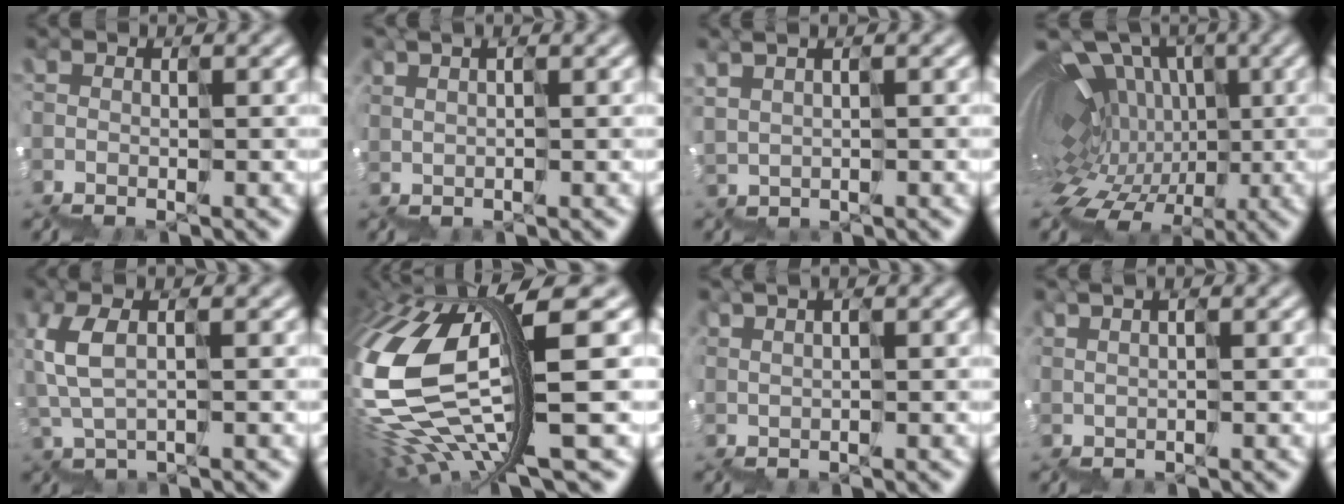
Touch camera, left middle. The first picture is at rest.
{"total": 2.4, "force": [1.0, 1.1, 1.9], "torque": [0.005, 0.019, 0.020]}
{"total": 1.9, "force": [1.6, 0.3, 0.8], "torque": [0.003, 0.026, 0.035]}
{"total": 11.4, "force": [1.7, 8.0, 7.9], "torque": [-0.127, 0.043, 0.033]}
{"total": 2.2, "force": [1.4, 0.3, 1.6], "torque": [-0.059, 0.017, 0.028]}
{"total": 11.6, "force": [0.3, 2.9, 11.2], "torque": [-0.267, -0.012, 0.045]}
{"total": 2.5, "force": [1.0, 1.1, 2.0], "torque": [0.000, 0.017, 0.018]}
{"total": 2.0, "force": [0.8, 0.8, 1.6], "torque": [0.005, 0.015, 0.015]}